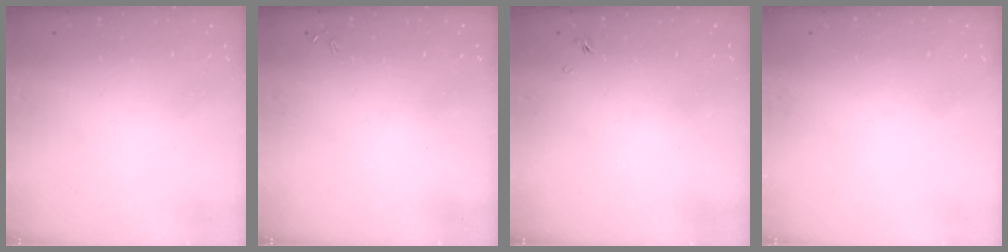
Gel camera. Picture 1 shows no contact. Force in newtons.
{"total": 0.0}
{"total": 1.3, "press": 1.3, "slide": 0.3}
{"total": 0.0}